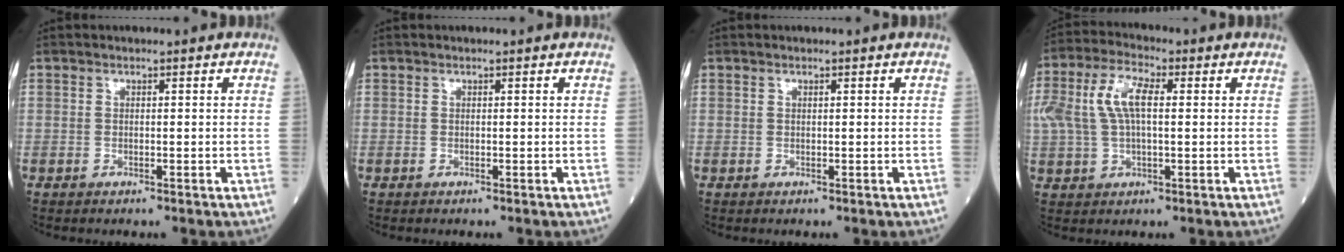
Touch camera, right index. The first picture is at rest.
{"total": 0.0}
{"total": 0.0}
{"total": 9.4, "force": [1.9, 4.0, 8.3], "torque": [-0.189, 0.024, 0.036]}